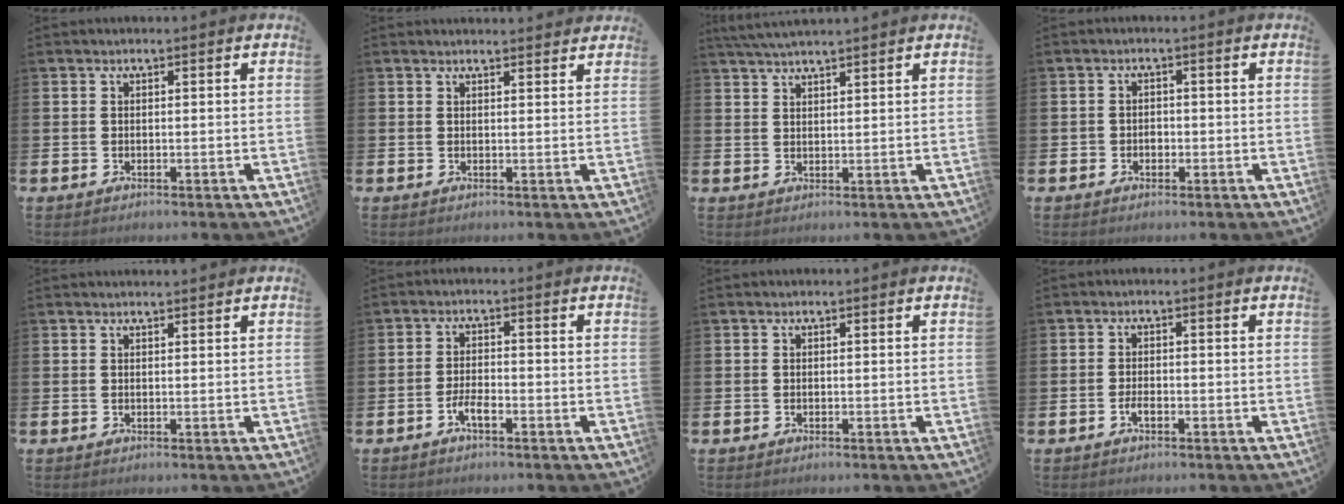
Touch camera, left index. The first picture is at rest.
{"total": 1.6, "force": [1.6, 0.1, 0.0], "torque": [0.013, -0.011, 0.026]}
{"total": 3.3, "force": [3.2, 0.0, 0.9], "torque": [-0.029, -0.006, 0.060]}
{"total": 1.4, "force": [-0.4, 1.2, 0.4], "torque": [0.002, -0.001, -0.014]}
{"total": 0.9, "force": [0.8, 0.0, 0.1], "torque": [0.011, -0.006, 0.013]}
{"total": 2.3, "force": [-1.3, 0.7, 1.8], "torque": [-0.036, 0.004, -0.023]}
{"total": 0.0}
{"total": 1.5, "force": [-0.7, 0.6, 1.1], "torque": [-0.025, 0.002, -0.013]}